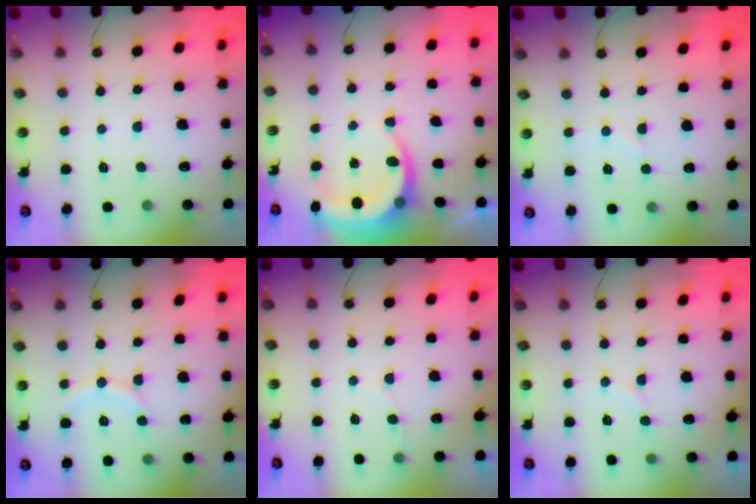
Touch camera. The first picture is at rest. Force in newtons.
{"total": 5.4, "press": 5.4, "slide": 0.3}
{"total": 4.3, "press": 4.2, "slide": 0.4}
{"total": 7.6, "press": 7.5, "slide": 0.8}
{"total": 4.6, "press": 4.6, "slide": 0.4}
{"total": 5.5, "press": 5.4, "slide": 1.1}